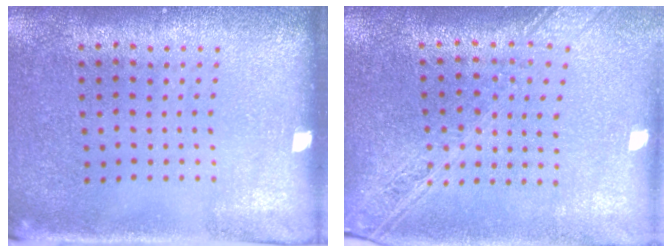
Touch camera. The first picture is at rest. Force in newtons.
{"total": 2.2, "press": 1.9, "slide": 1.2}